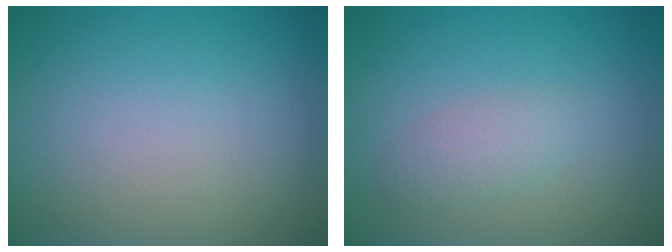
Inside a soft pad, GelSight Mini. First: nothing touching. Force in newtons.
{"total": 1.9, "press": 1.9, "slide": 0.1}